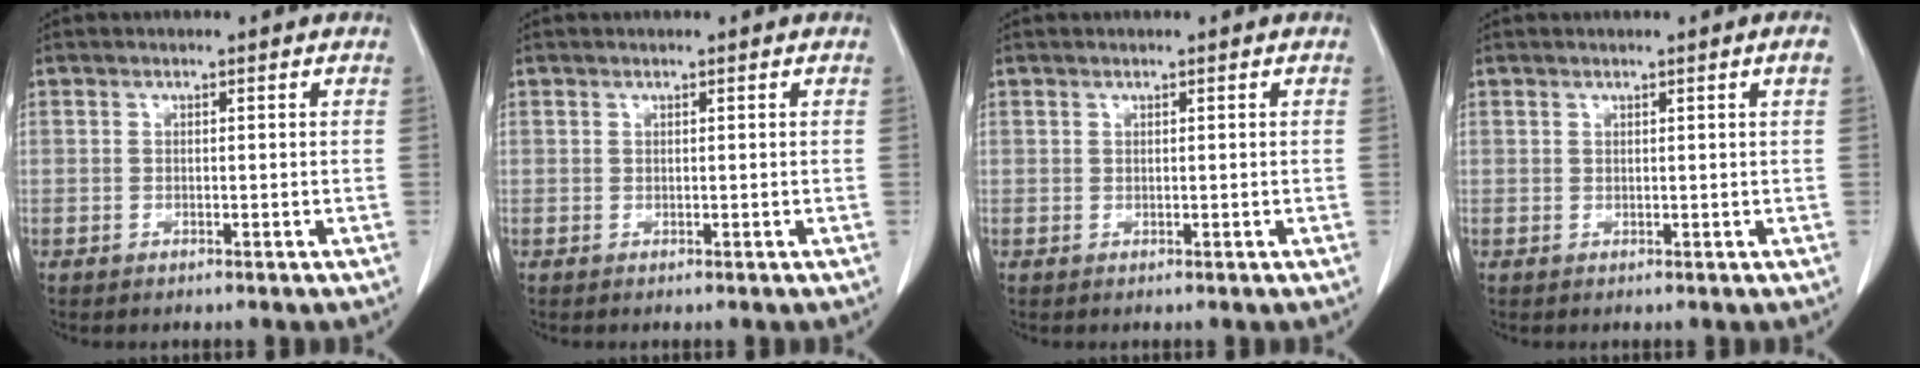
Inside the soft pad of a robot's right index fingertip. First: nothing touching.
{"total": 0.0}
{"total": 0.0}
{"total": 0.7, "force": [0.2, -0.3, 0.6], "torque": [-0.013, -0.001, 0.007]}